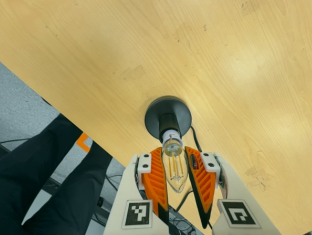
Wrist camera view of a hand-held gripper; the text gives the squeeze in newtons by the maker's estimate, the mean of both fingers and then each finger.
{"total": 12.4, "left": 11.2, "right": 13.6}